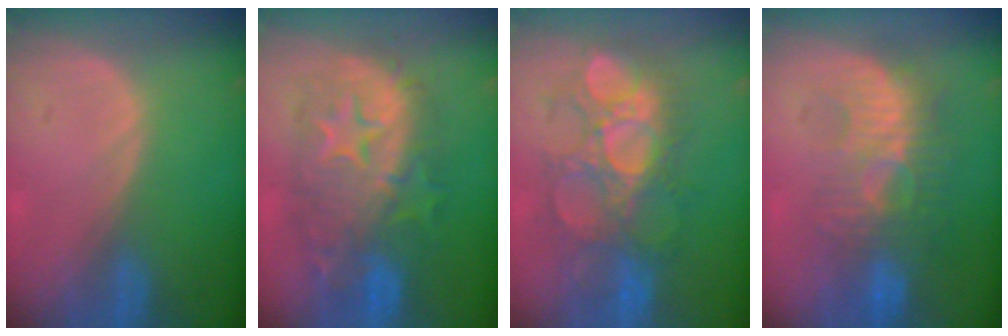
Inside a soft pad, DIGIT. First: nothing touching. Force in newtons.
{"total": 11.5, "press": 11.5, "slide": 0.9}
{"total": 9.9, "press": 9.9, "slide": 1.0}
{"total": 9.4, "press": 8.9, "slide": 2.9}